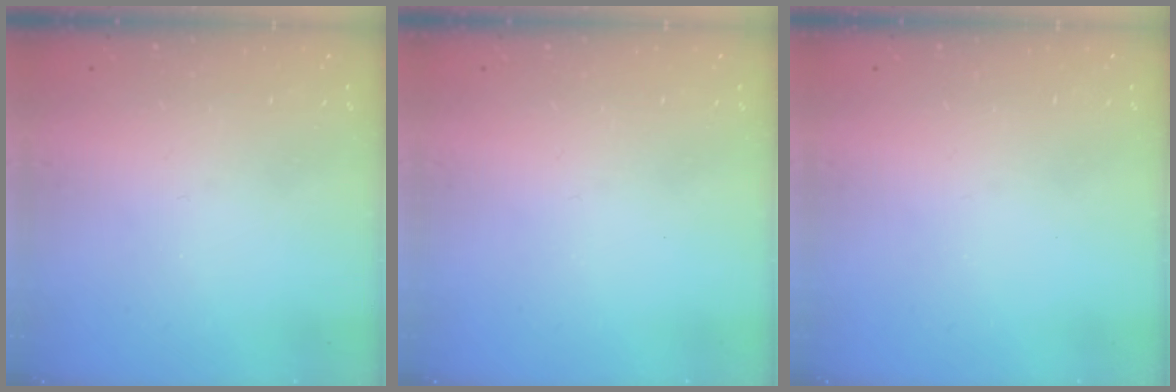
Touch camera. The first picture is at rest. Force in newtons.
{"total": 0.0}
{"total": 0.0}